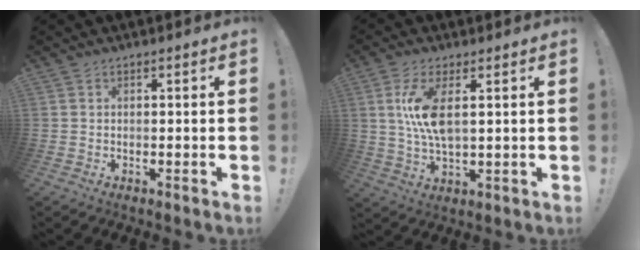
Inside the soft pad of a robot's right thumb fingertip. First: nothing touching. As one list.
[{"total": 10.1, "force": [2.6, 3.6, 9.1], "torque": [-0.166, -0.018, 0.042]}]